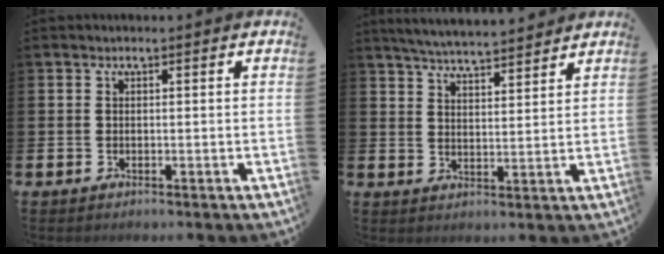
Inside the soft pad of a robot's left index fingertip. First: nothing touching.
{"total": 5.0, "force": [4.9, 0.0, 0.6], "torque": [-0.034, -0.029, 0.088]}